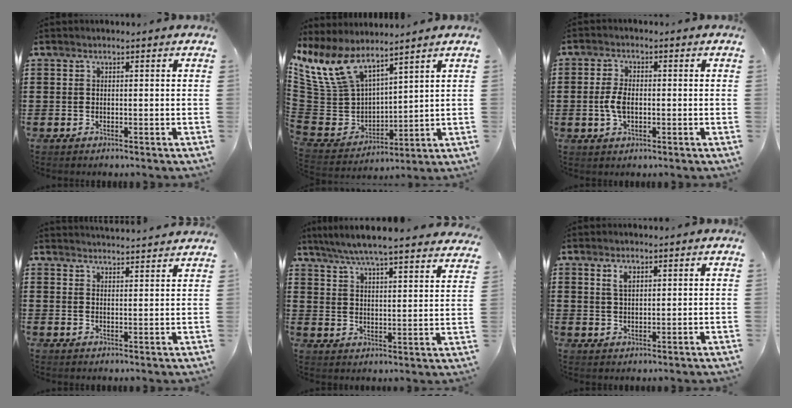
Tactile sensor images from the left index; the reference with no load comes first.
{"total": 10.6, "force": [8.1, 4.5, 5.1], "torque": [-0.151, -0.053, 0.152]}
{"total": 3.9, "force": [-0.4, 2.1, 3.3], "torque": [-0.084, -0.003, -0.014]}
{"total": 2.8, "force": [2.7, -0.3, -0.4], "torque": [-0.002, -0.014, 0.051]}
{"total": 6.0, "force": [5.6, -0.4, 2.0], "torque": [-0.062, -0.034, 0.096]}
{"total": 2.4, "force": [1.4, 1.1, 1.6], "torque": [-0.028, 0.000, 0.023]}